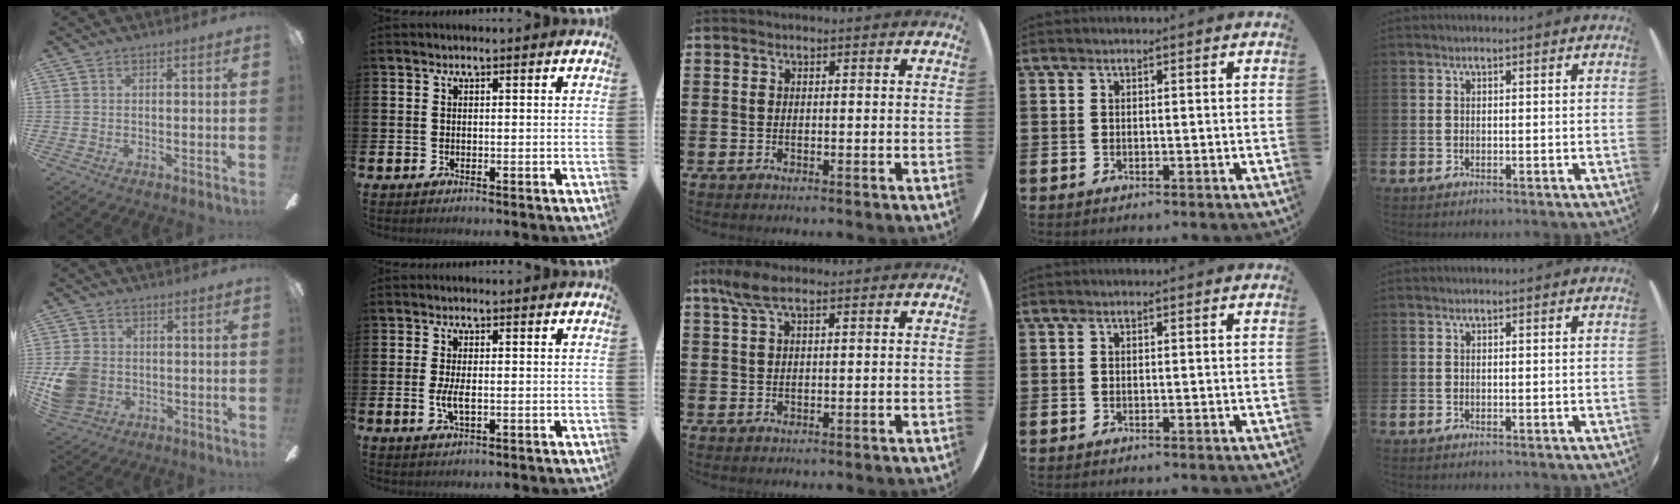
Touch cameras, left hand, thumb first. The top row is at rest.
{"thumb": {"total": 10.0, "force": [-1.3, 8.4, 5.3], "torque": [-0.117, 0.013, -0.020]}, "index": {"total": 2.9, "force": [-0.1, 1.1, 2.7], "torque": [-0.044, -0.001, -0.004]}, "middle": {"total": 3.7, "force": [2.3, 1.1, 2.7], "torque": [-0.058, 0.005, 0.043]}}